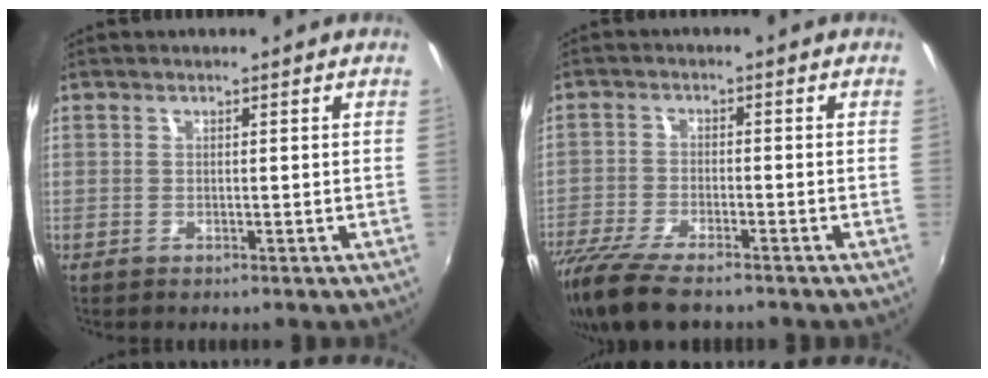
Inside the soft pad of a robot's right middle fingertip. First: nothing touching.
{"total": 13.3, "force": [-10.6, 3.5, 7.3], "torque": [-0.172, -0.045, -0.192]}